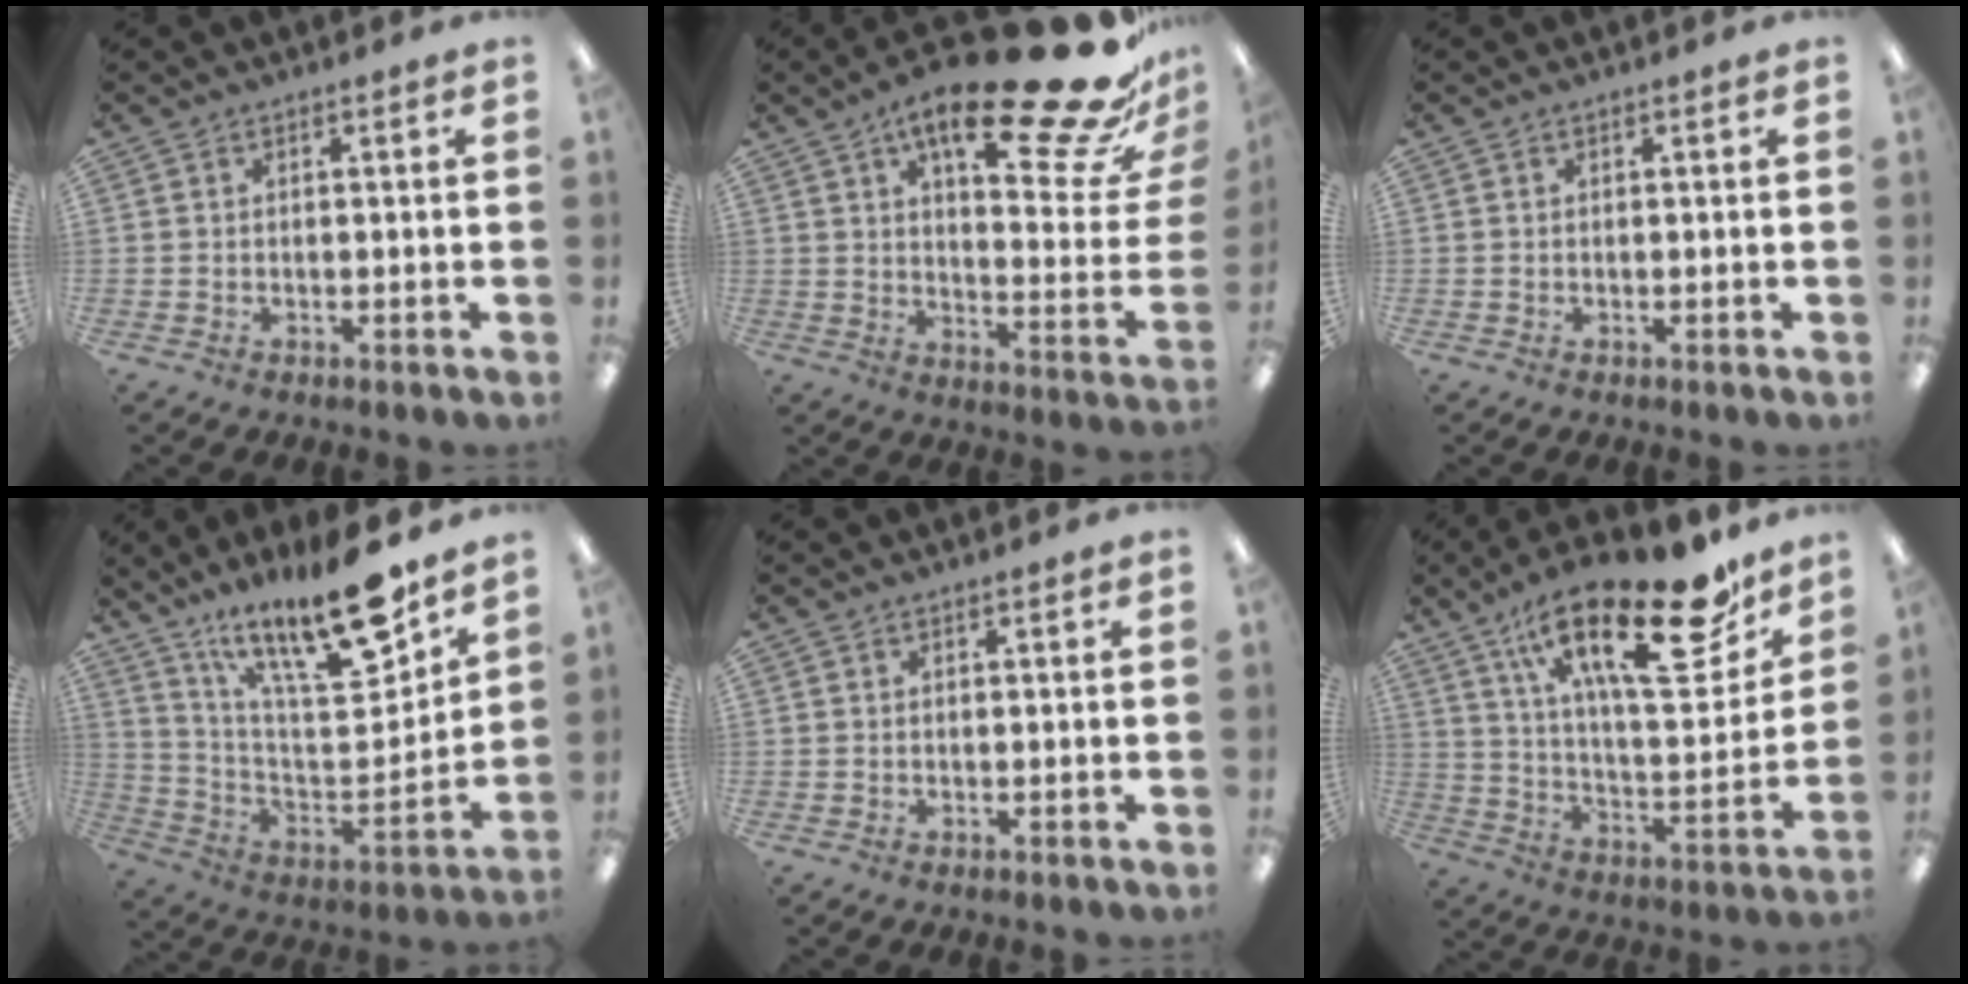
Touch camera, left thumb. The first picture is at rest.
{"total": 26.4, "force": [16.7, 7.4, 19.1], "torque": [-0.262, -0.113, 0.259]}
{"total": 0.0}
{"total": 21.9, "force": [16.3, 5.3, 13.7], "torque": [-0.218, -0.111, 0.269]}
{"total": 0.0}
{"total": 27.8, "force": [17.1, 10.0, 19.5], "torque": [-0.297, -0.090, 0.281]}